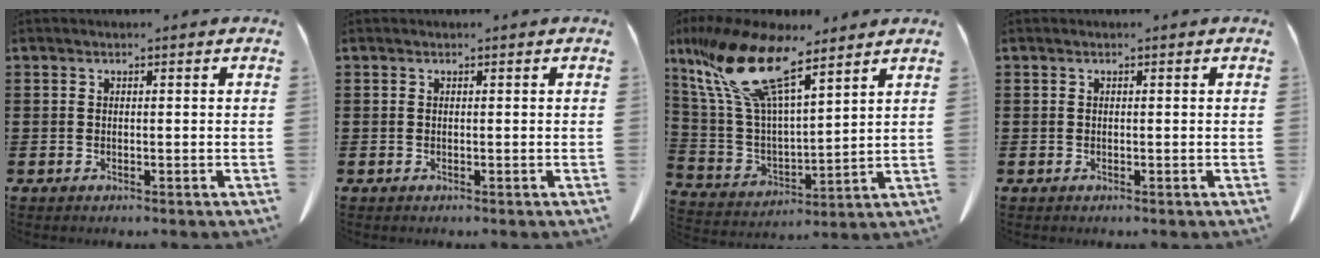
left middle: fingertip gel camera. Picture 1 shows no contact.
{"total": 0.0}
{"total": 14.7, "force": [9.9, 4.0, 10.1], "torque": [-0.249, -0.043, 0.166]}
{"total": 0.0}